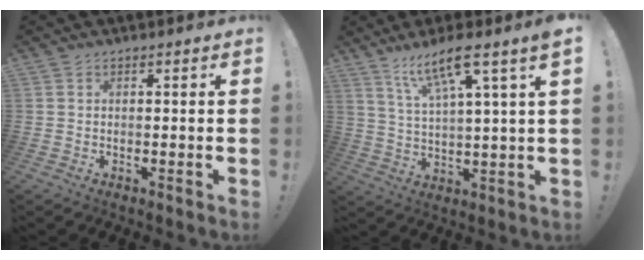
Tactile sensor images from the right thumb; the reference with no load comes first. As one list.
[{"total": 11.8, "force": [7.6, 0.9, 9.0], "torque": [-0.154, -0.035, 0.119]}]